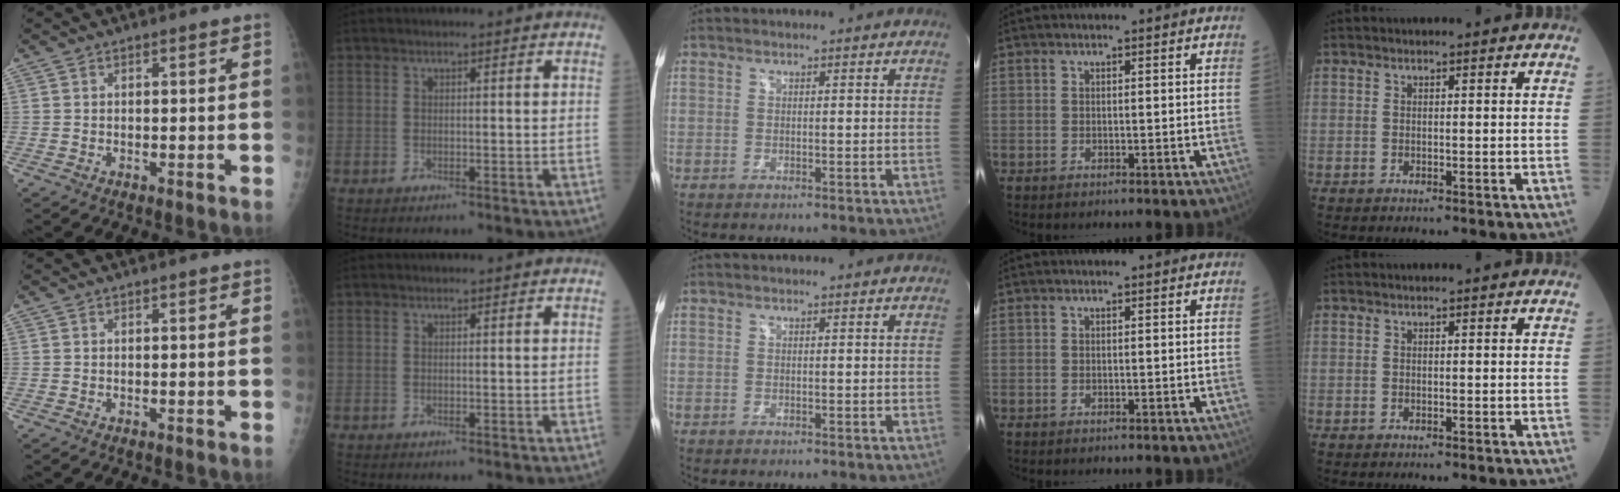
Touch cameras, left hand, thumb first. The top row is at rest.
{}